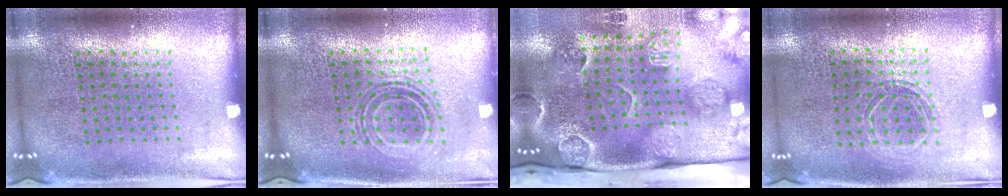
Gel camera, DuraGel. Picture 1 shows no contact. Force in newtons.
{"total": 0.7, "press": 0.7, "slide": 0.2}
{"total": 4.6, "press": 3.4, "slide": 3.1}
{"total": 1.2, "press": 1.1, "slide": 0.4}